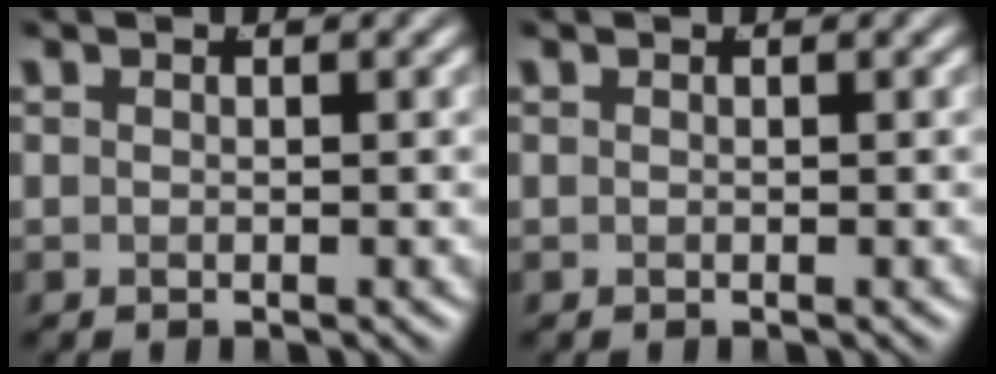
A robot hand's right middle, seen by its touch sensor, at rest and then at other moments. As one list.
[{"total": 0.0}]